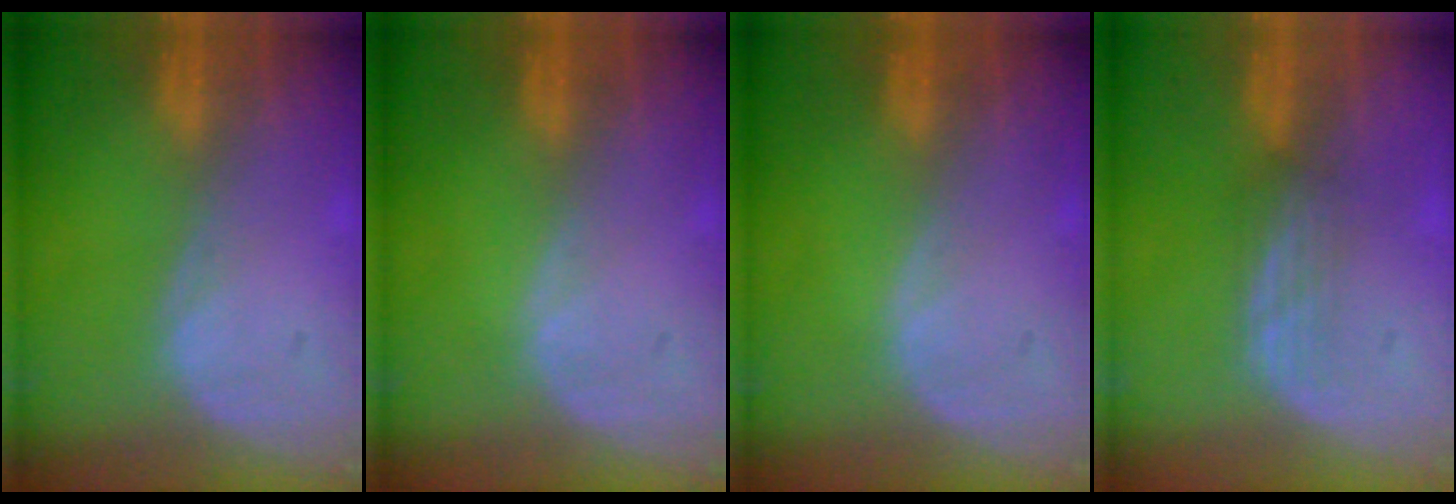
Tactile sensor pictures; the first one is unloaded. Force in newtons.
{"total": 0.0}
{"total": 0.0}
{"total": 2.1, "press": 2.1, "slide": 0.3}